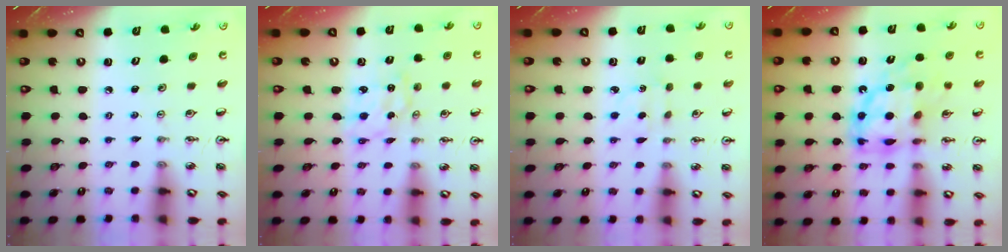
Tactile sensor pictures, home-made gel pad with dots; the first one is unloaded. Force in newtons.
{"total": 1.8, "press": 1.8, "slide": 0.1}
{"total": 2.9, "press": 2.9, "slide": 0.4}
{"total": 14.5, "press": 14.5, "slide": 1.3}